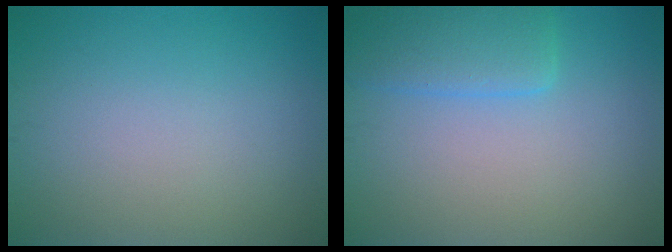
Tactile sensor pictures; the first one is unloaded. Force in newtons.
{"total": 3.5, "press": 3.5, "slide": 0.3}